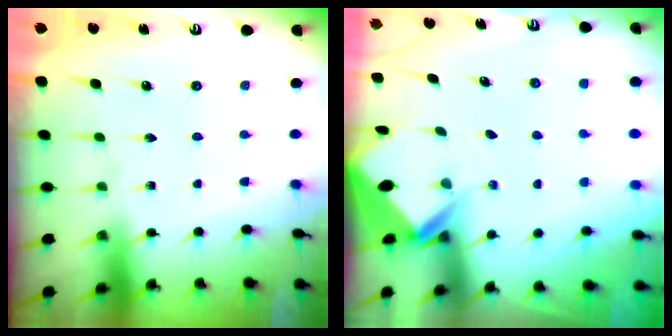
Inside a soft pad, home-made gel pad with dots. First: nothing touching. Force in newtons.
{"total": 2.6, "press": 2.6, "slide": 0.2}